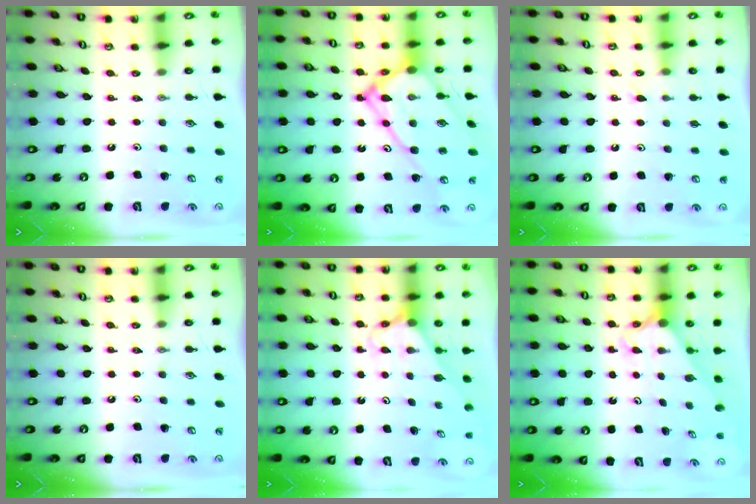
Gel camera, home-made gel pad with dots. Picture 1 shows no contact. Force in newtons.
{"total": 19.3, "press": 19.3, "slide": 1.8}
{"total": 6.1, "press": 6.1, "slide": 0.5}
{"total": 0.0}
{"total": 3.0, "press": 3.0, "slide": 0.2}
{"total": 2.6, "press": 2.6, "slide": 0.2}